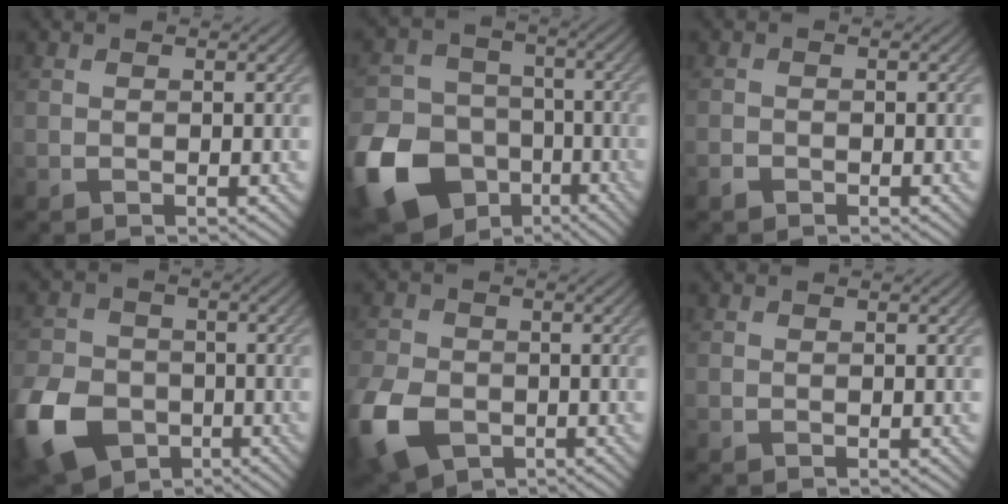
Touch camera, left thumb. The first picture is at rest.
{"total": 16.8, "force": [-8.1, 12.7, 7.5], "torque": [-0.217, -0.047, -0.145]}
{"total": 1.0, "force": [-0.8, 0.6, 0.3], "torque": [-0.008, -0.001, -0.017]}
{"total": 12.4, "force": [-5.4, 9.1, 6.4], "torque": [-0.182, -0.041, -0.110]}
{"total": 10.1, "force": [-4.3, 6.9, 6.0], "torque": [-0.168, -0.029, -0.085]}
{"total": 0.0}